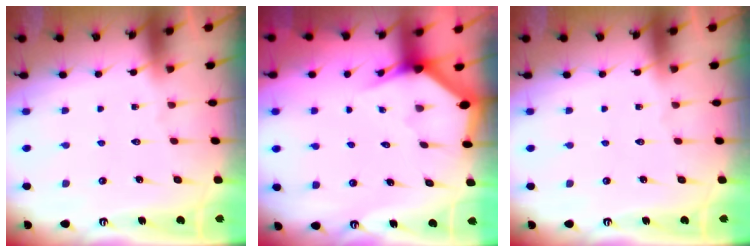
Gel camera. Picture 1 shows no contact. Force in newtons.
{"total": 2.8, "press": 2.8, "slide": 0.2}
{"total": 0.0}